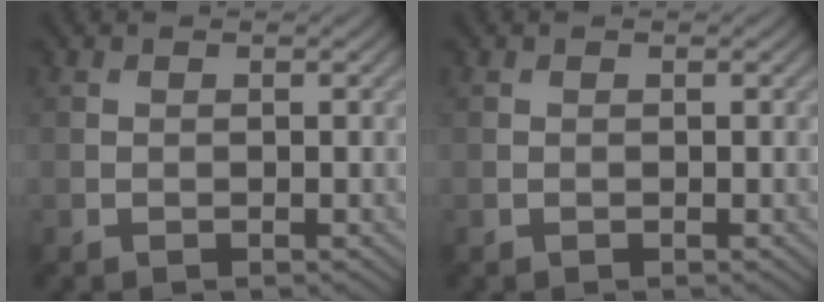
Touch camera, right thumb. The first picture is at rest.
{"total": 0.0}